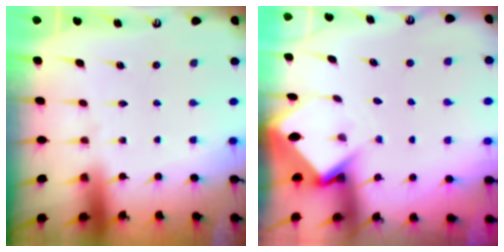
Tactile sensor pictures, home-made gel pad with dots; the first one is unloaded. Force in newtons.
{"total": 3.4, "press": 3.4, "slide": 0.3}